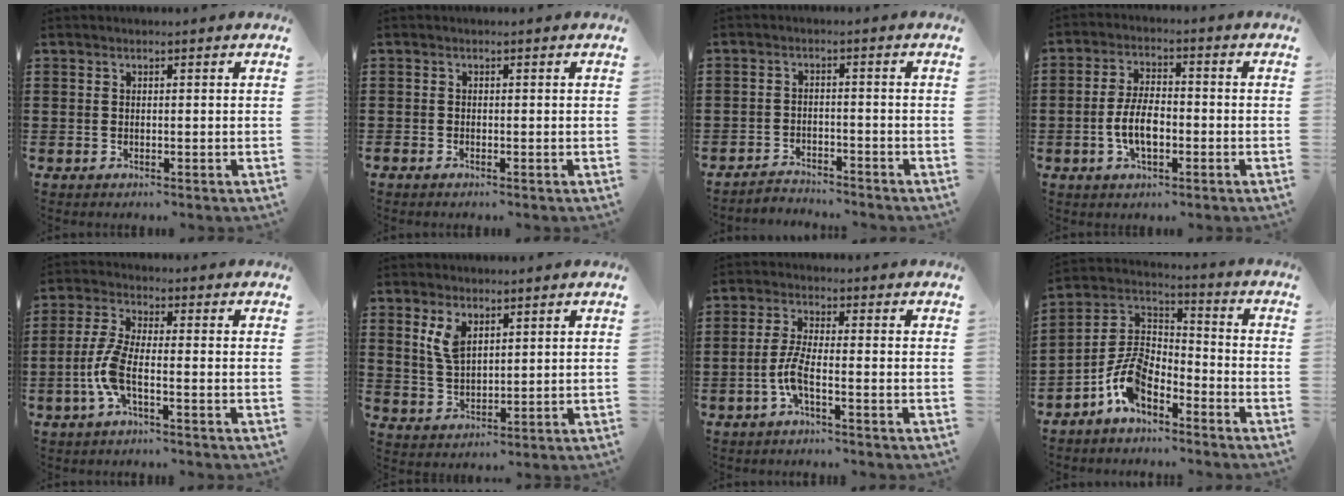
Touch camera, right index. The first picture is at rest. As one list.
[{"total": 0.5, "force": [-0.5, 0.1, 0.0], "torque": [-0.001, -0.002, -0.010]}, {"total": 3.1, "force": [-3.1, 0.2, -0.2], "torque": [-0.005, -0.001, -0.067]}, {"total": 6.5, "force": [-1.5, 3.0, 5.6], "torque": [-0.122, 0.002, -0.034]}, {"total": 6.0, "force": [-2.3, 1.9, 5.2], "torque": [-0.139, -0.014, -0.053]}, {"total": 4.4, "force": [2.2, 2.2, 3.1], "torque": [-0.077, 0.003, 0.037]}, {"total": 4.8, "force": [-2.1, 0.9, 4.2], "torque": [-0.109, -0.010, -0.050]}, {"total": 8.8, "force": [-5.9, 4.0, 5.2], "torque": [-0.134, -0.004, -0.124]}]